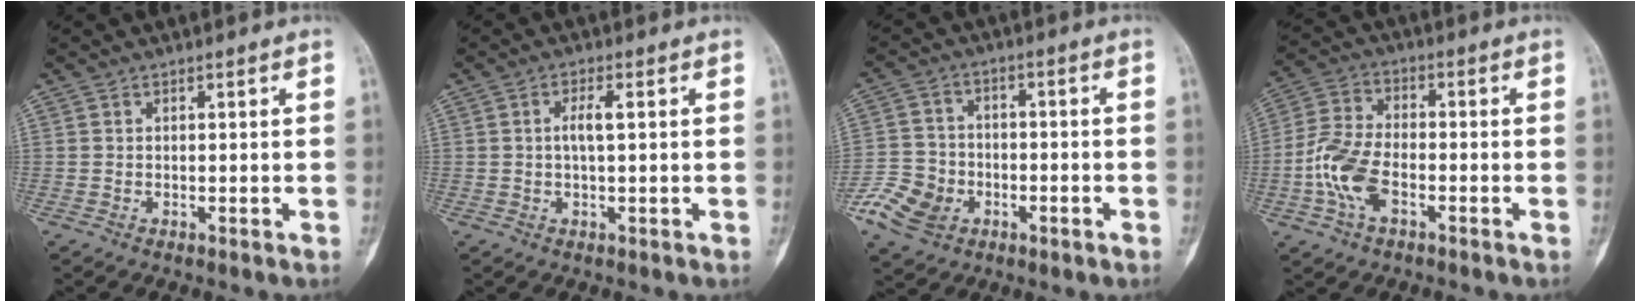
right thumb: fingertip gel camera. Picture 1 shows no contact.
{"total": 3.0, "force": [0.4, 0.8, 2.9], "torque": [-0.061, 0.007, 0.008]}
{"total": 9.9, "force": [-4.0, 7.6, 4.8], "torque": [-0.071, 0.021, -0.072]}
{"total": 11.0, "force": [-4.0, 6.5, 7.9], "torque": [-0.162, 0.032, -0.082]}